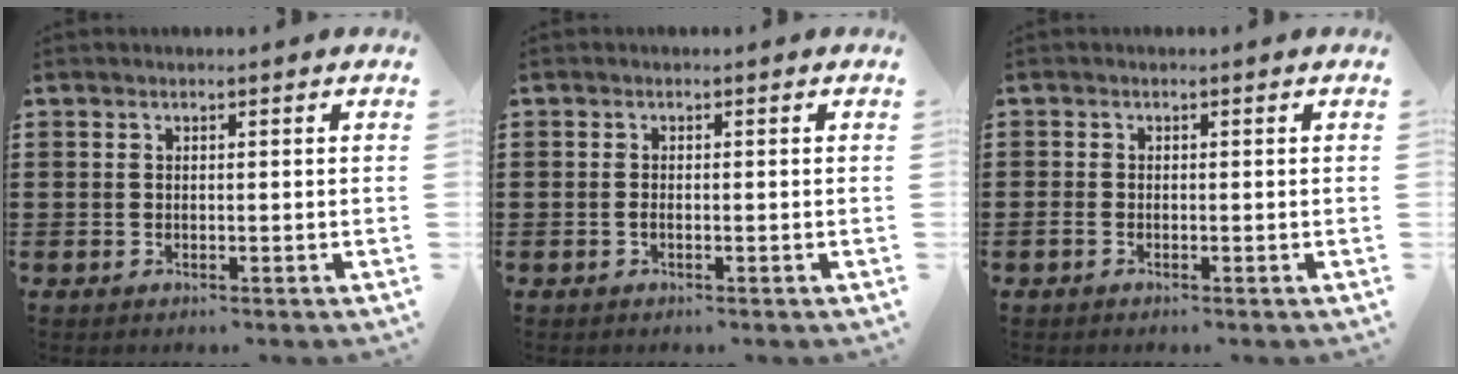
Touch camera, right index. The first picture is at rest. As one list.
[{"total": 0.6, "force": [-0.3, 0.1, 0.5], "torque": [-0.011, -0.004, -0.005]}, {"total": 0.7, "force": [-0.7, 0.1, 0.1], "torque": [-0.004, -0.003, -0.013]}]